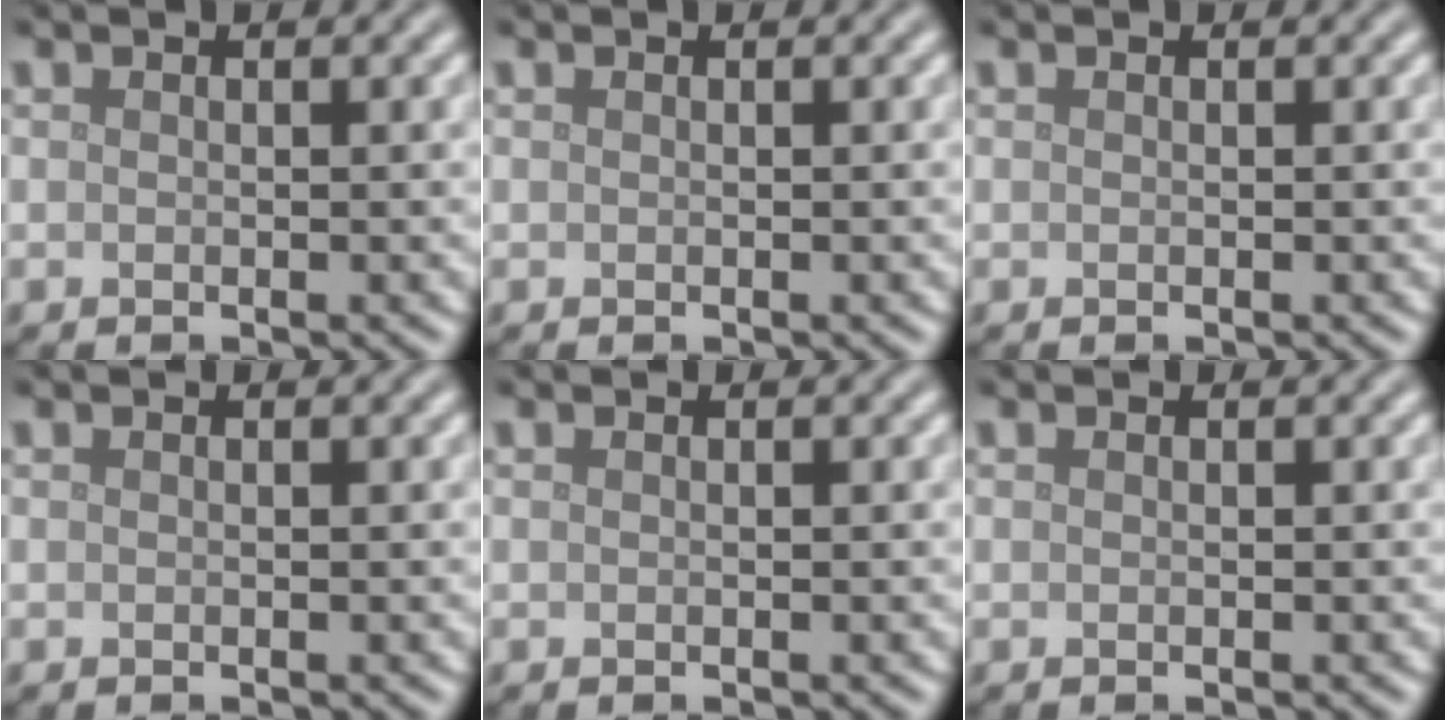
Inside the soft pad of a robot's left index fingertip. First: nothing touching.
{"total": 0.0}
{"total": 0.0}
{"total": 0.0}
{"total": 0.0}
{"total": 0.0}